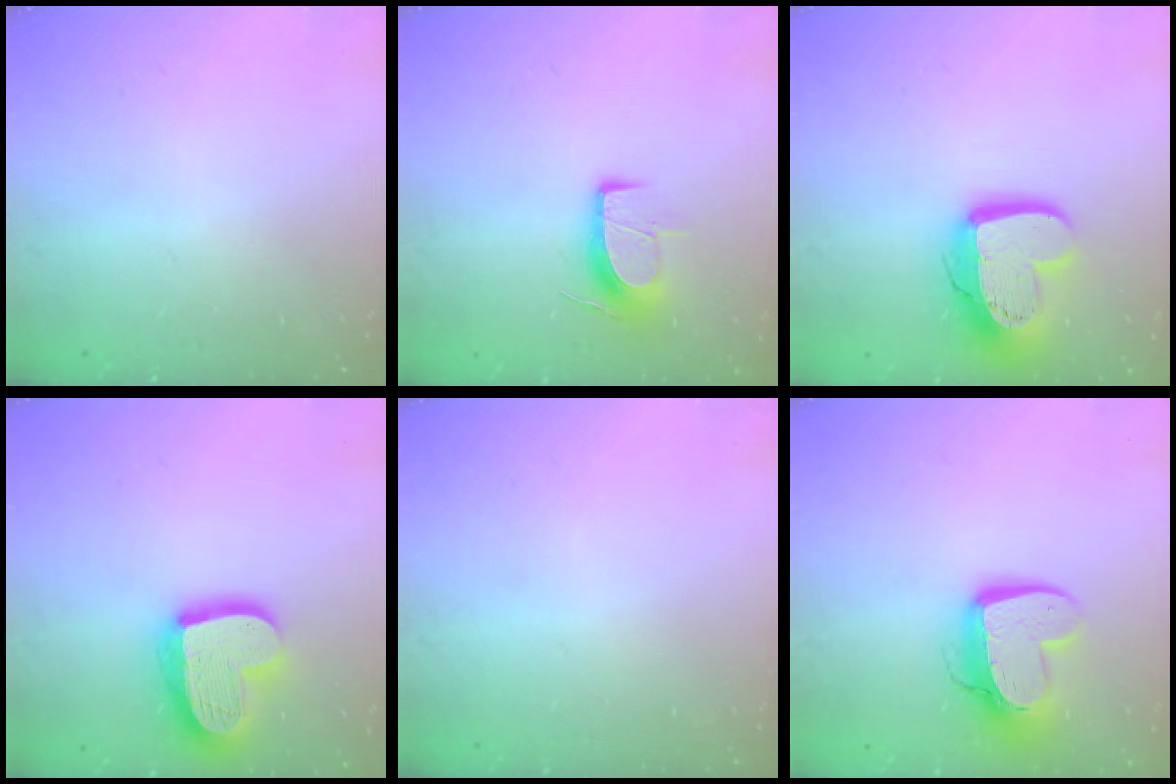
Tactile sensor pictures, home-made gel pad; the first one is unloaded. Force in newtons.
{"total": 9.8, "press": 9.8, "slide": 0.7}
{"total": 16.5, "press": 16.5, "slide": 1.4}
{"total": 21.7, "press": 21.6, "slide": 2.0}
{"total": 0.0}
{"total": 13.7, "press": 13.7, "slide": 1.3}